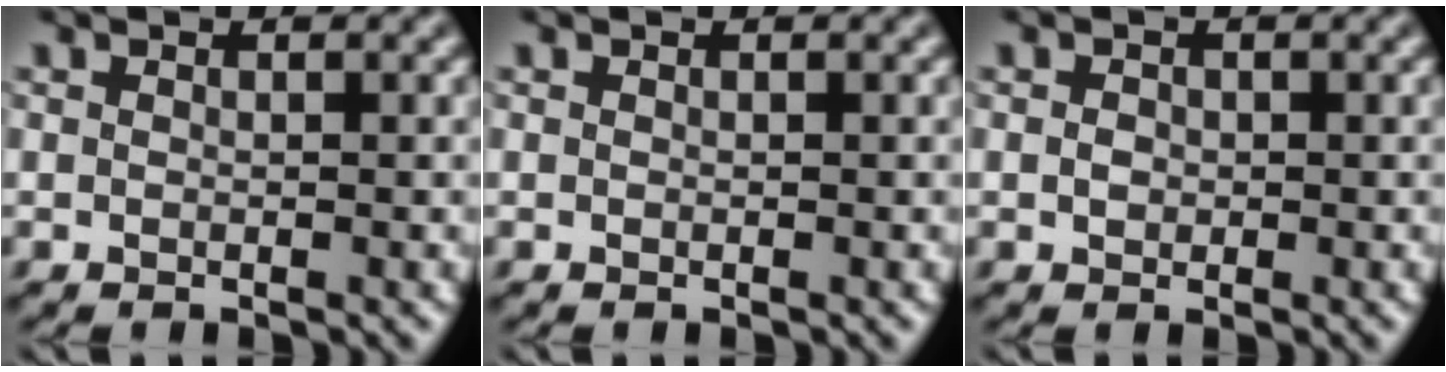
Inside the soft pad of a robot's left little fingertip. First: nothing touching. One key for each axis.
{"total": 0.0}
{"total": 1.0, "fx": -0.2, "fy": 0.9, "fz": 0.5, "tx": -0.007, "ty": -0.002, "tz": -0.006}